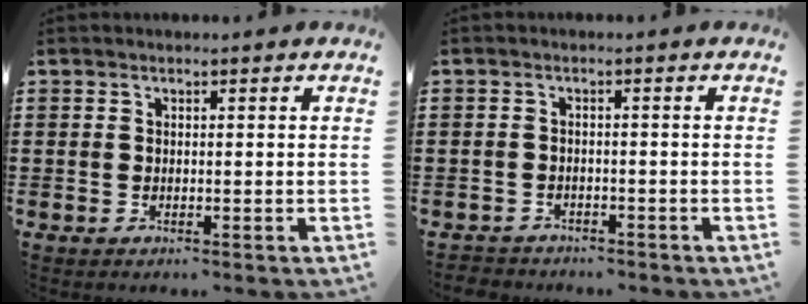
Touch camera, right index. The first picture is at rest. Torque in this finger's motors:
{"motor_torque": [-0.56, 0.37, -0.19, -0.21]}